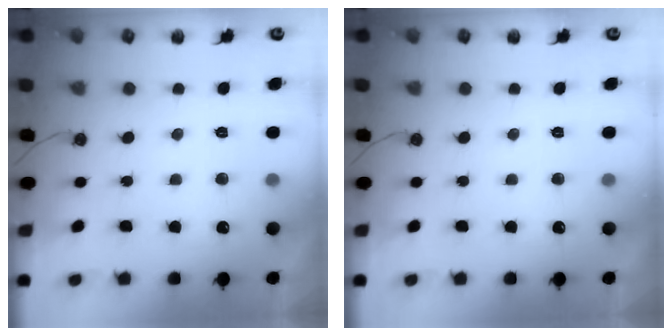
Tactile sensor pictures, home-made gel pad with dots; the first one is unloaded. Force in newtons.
{"total": 0.0}